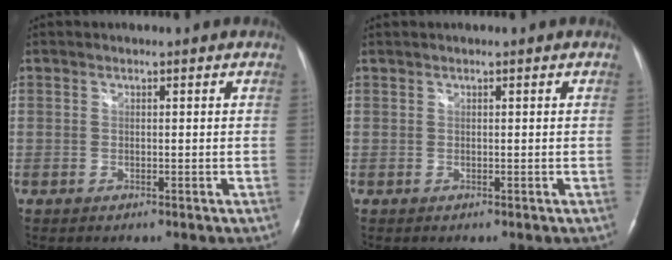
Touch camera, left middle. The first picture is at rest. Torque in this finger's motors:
{"motor_torque": [0.07, -0.09, 0.02, -0.01]}